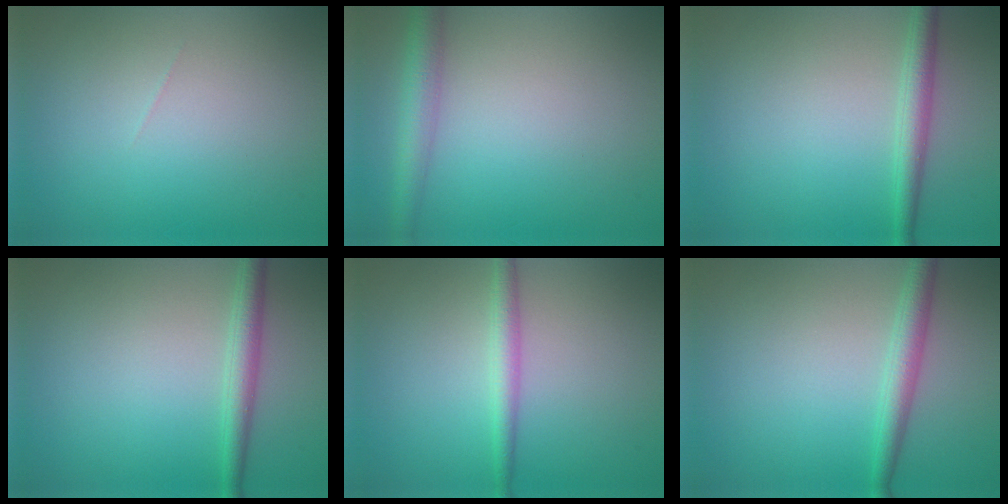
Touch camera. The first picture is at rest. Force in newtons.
{"total": 3.2, "press": 3.2, "slide": 0.1}
{"total": 2.3, "press": 2.3, "slide": 0.0}
{"total": 2.3, "press": 2.3, "slide": 0.0}
{"total": 2.0, "press": 2.0, "slide": 0.0}
{"total": 2.5, "press": 2.5, "slide": 0.0}